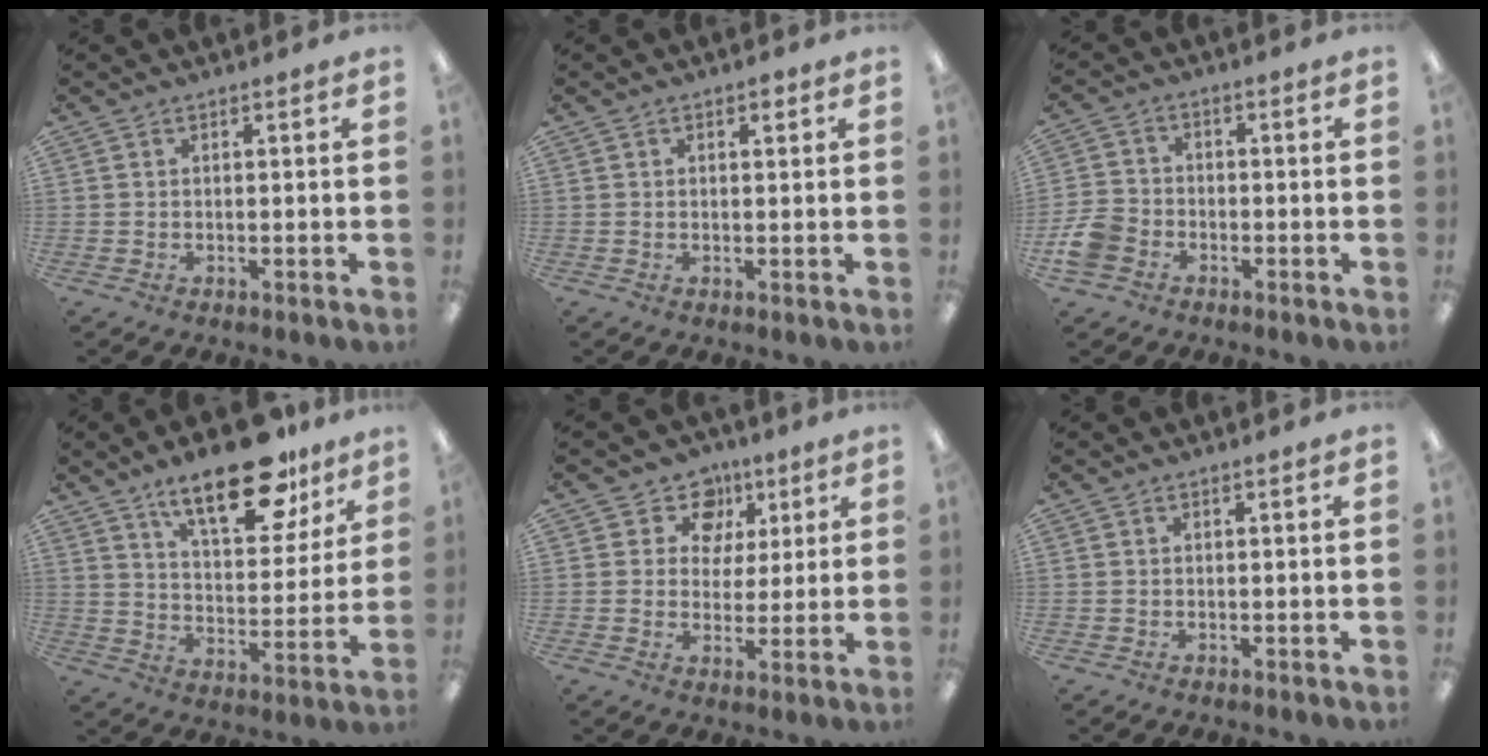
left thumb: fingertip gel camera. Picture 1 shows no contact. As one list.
[{"total": 1.9, "force": [0.7, 1.0, 1.4], "torque": [-0.013, -0.002, 0.009]}, {"total": 6.7, "force": [-3.2, 5.0, 3.1], "torque": [-0.071, 0.018, -0.060]}, {"total": 19.8, "force": [13.3, 8.3, 12.1], "torque": [-0.177, -0.073, 0.220]}, {"total": 8.9, "force": [4.3, 7.4, 2.4], "torque": [-0.041, -0.019, 0.079]}, {"total": 0.0}]